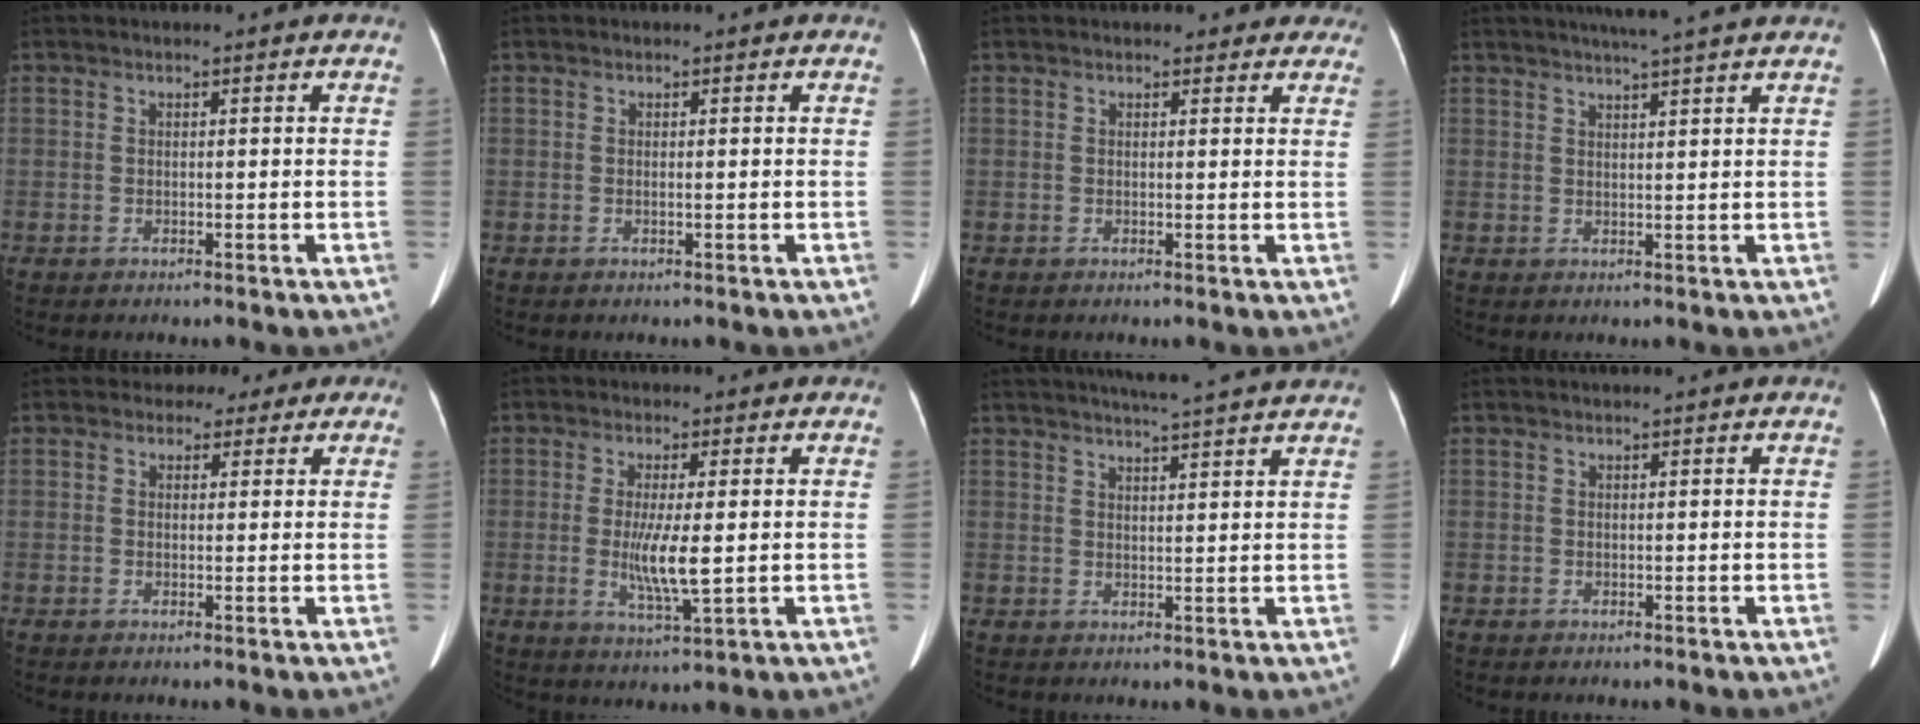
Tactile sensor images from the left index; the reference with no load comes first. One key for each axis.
{"total": 0.0}
{"total": 4.3, "fx": 3.6, "fy": 2.0, "fz": 1.0, "tx": 0.005, "ty": 0.001, "tz": 0.028}
{"total": 7.5, "fx": 6.3, "fy": -0.6, "fz": 4.0, "tx": -0.061, "ty": 0.021, "tz": 0.080}
{"total": 3.5, "fx": 2.3, "fy": 2.6, "fz": 0.2, "tx": 0.003, "ty": 0.007, "tz": 0.017}
{"total": 6.3, "fx": -0.2, "fy": 0.7, "fz": 6.2, "tx": -0.125, "ty": -0.016, "tz": -0.004}
{"total": 9.6, "fx": 8.7, "fy": -0.1, "fz": 4.1, "tx": -0.063, "ty": 0.017, "tz": 0.105}
{"total": 0.5, "fx": 0.5, "fy": 0.0, "fz": 0.2, "tx": -0.003, "ty": 0.011, "tz": 0.008}